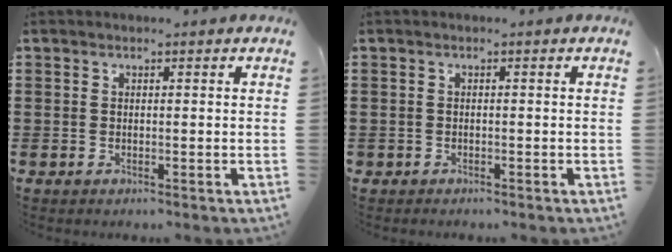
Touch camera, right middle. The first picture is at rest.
{"total": 0.6, "force": [-0.5, 0.3, 0.0], "torque": [-0.001, 0.003, -0.012]}